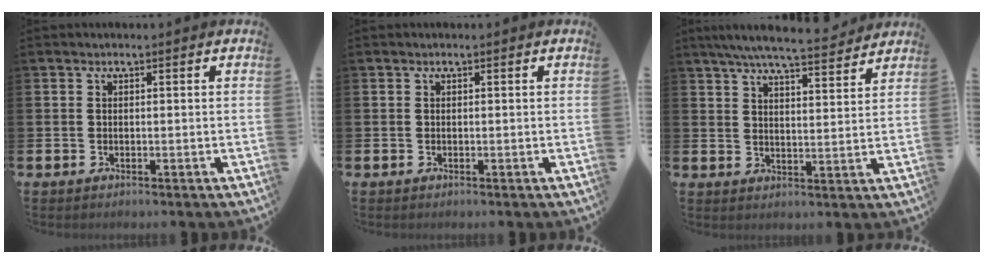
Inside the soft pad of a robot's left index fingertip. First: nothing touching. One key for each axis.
{"total": 0.0}
{"total": 7.1, "fx": 6.6, "fy": 0.6, "fz": 2.5, "tx": -0.055, "ty": -0.038, "tz": 0.115}